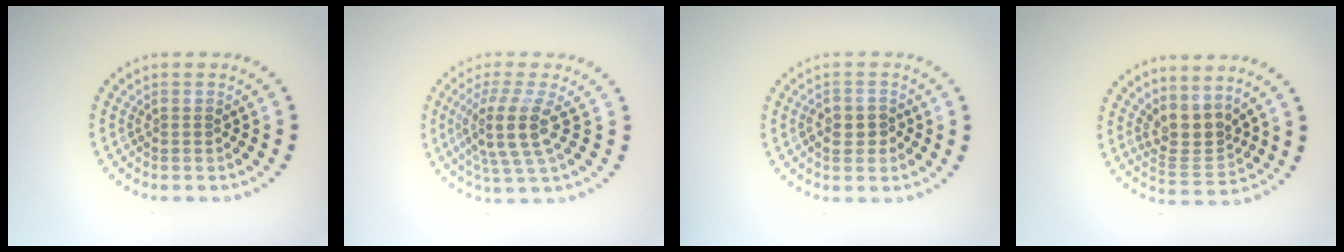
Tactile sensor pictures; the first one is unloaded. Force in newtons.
{"total": 4.3, "press": 3.2, "slide": 2.8}
{"total": 1.7, "press": 1.6, "slide": 0.4}
{"total": 3.1, "press": 2.4, "slide": 2.0}